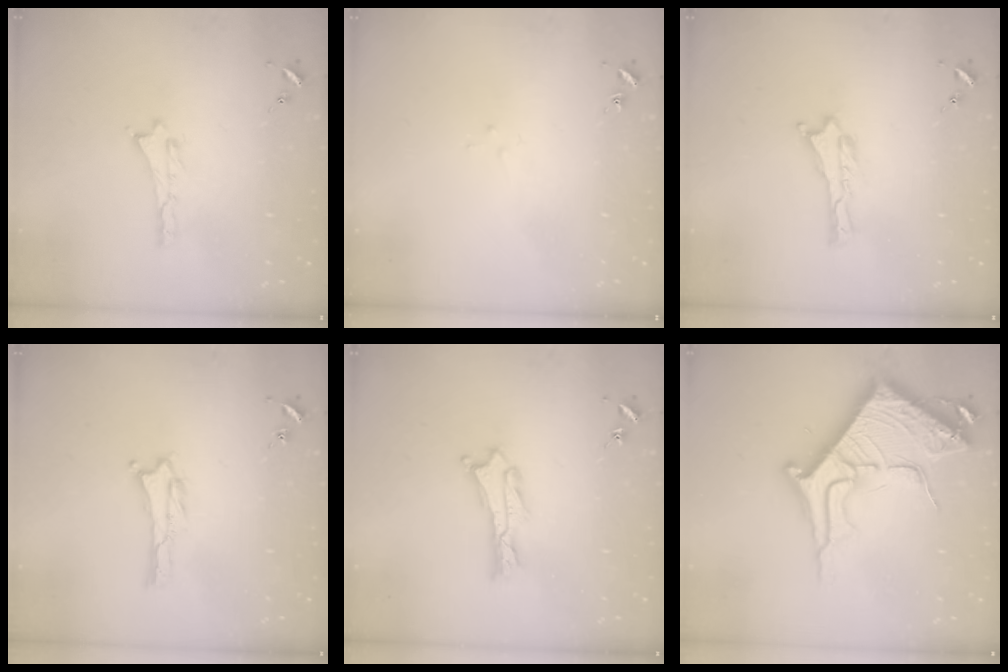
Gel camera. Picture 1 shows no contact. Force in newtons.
{"total": 1.8, "press": 1.8, "slide": 0.1}
{"total": 0.0}
{"total": 0.0}
{"total": 0.7, "press": 0.6, "slide": 0.2}
{"total": 13.9, "press": 13.9, "slide": 1.5}